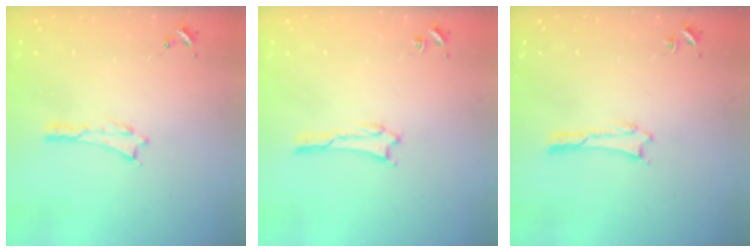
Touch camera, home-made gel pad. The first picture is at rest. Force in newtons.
{"total": 0.9, "press": 0.8, "slide": 0.1}
{"total": 0.0}